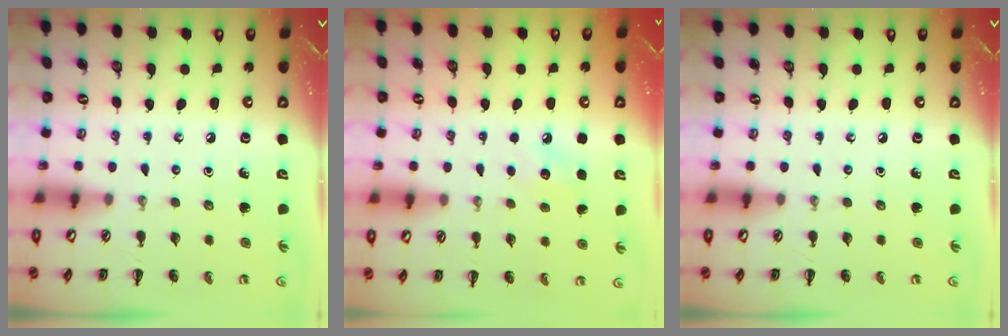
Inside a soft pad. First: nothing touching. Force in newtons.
{"total": 6.3, "press": 6.1, "slide": 1.7}
{"total": 0.0}